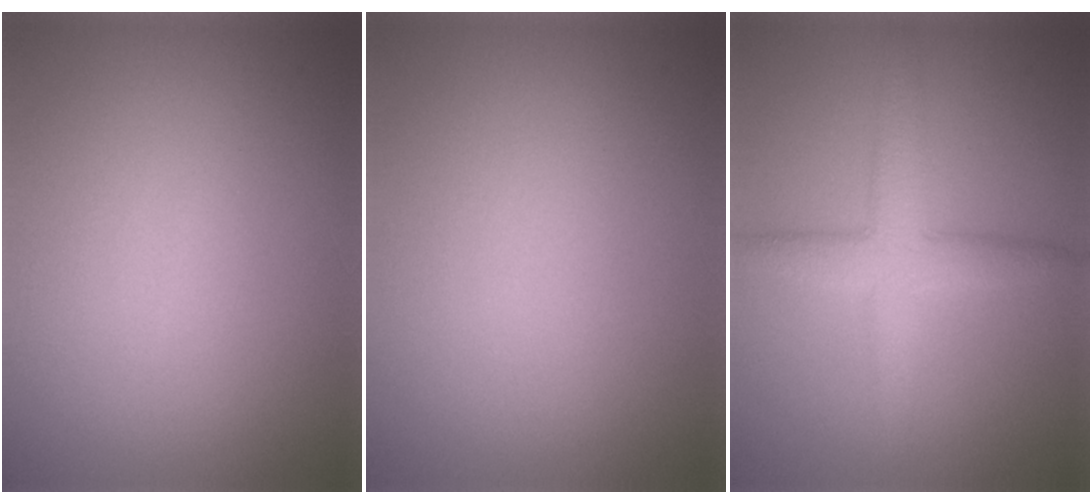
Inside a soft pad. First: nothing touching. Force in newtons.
{"total": 0.0}
{"total": 4.1, "press": 4.1, "slide": 0.1}